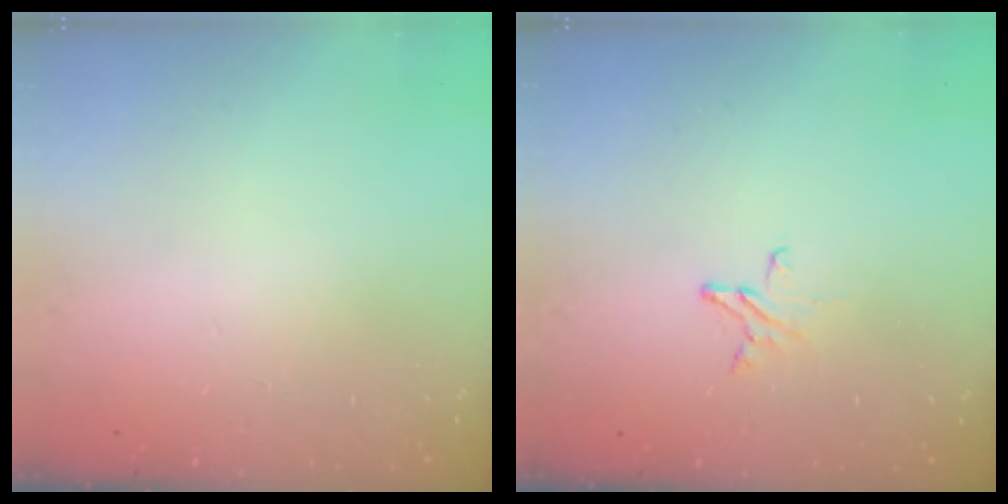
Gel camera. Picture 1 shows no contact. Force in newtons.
{"total": 4.0, "press": 4.0, "slide": 0.3}